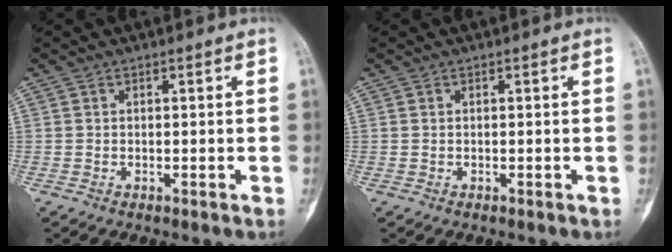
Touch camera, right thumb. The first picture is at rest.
{"total": 0.0}